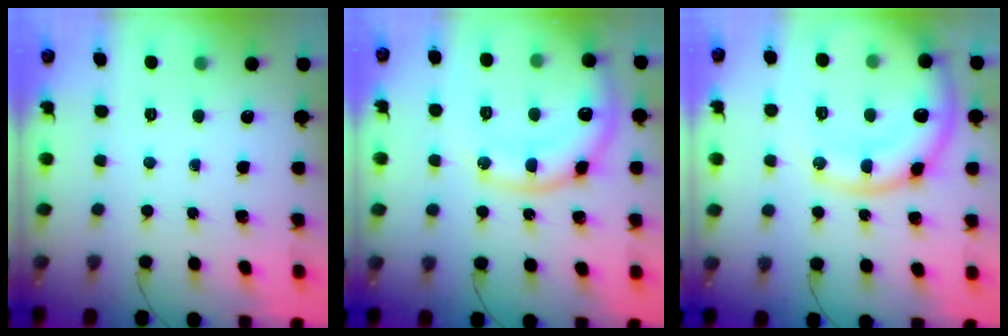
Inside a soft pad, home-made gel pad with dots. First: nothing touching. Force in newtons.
{"total": 17.0, "press": 16.9, "slide": 1.5}
{"total": 17.6, "press": 17.5, "slide": 2.1}